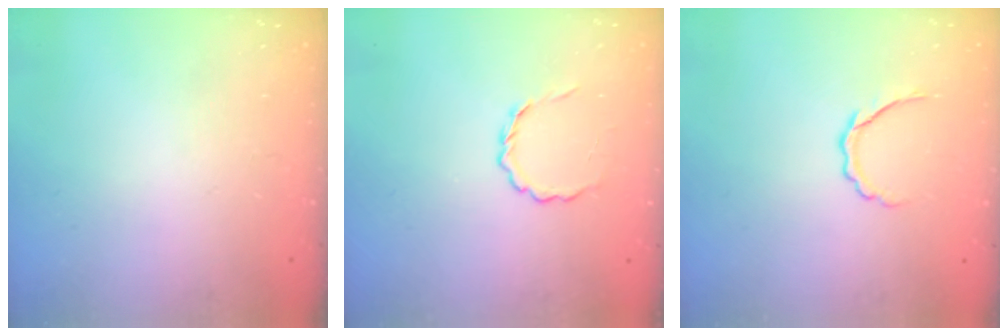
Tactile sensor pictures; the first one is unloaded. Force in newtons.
{"total": 4.2, "press": 4.0, "slide": 1.3}
{"total": 5.4, "press": 5.1, "slide": 1.8}